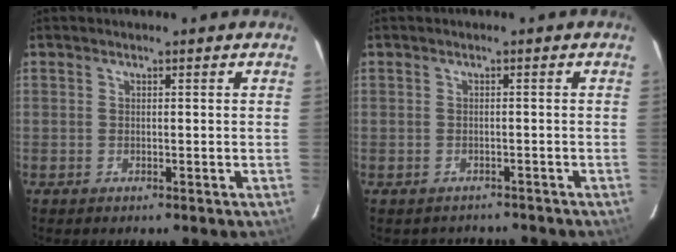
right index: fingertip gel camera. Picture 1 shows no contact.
{"total": 3.4, "force": [-3.1, 1.3, 0.7], "torque": [-0.008, -0.004, -0.036]}